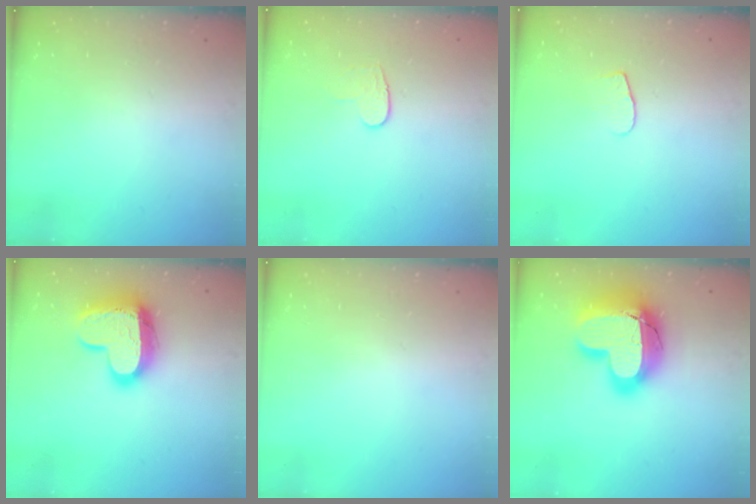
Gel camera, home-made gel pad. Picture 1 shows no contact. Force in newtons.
{"total": 6.6, "press": 6.6, "slide": 0.6}
{"total": 5.4, "press": 5.4, "slide": 0.5}
{"total": 16.3, "press": 16.3, "slide": 1.0}
{"total": 0.6, "press": 0.6, "slide": 0.2}
{"total": 23.0, "press": 22.9, "slide": 1.6}